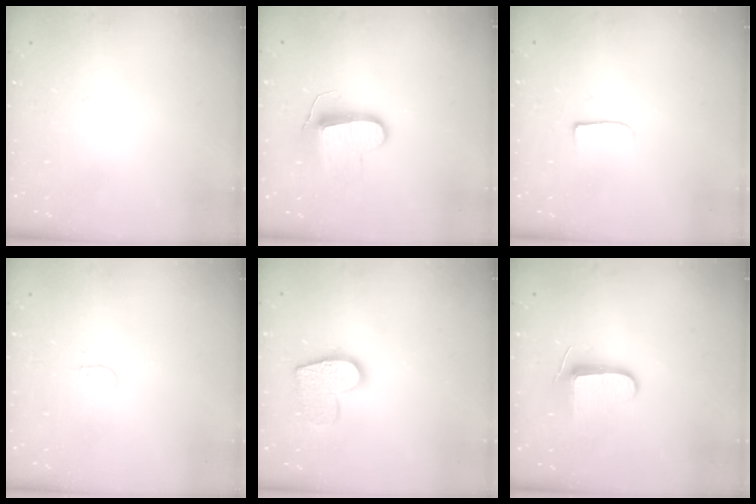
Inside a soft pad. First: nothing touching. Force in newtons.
{"total": 10.1, "press": 10.1, "slide": 0.4}
{"total": 5.0, "press": 4.9, "slide": 0.6}
{"total": 3.2, "press": 3.2, "slide": 0.3}
{"total": 12.1, "press": 12.0, "slide": 0.8}
{"total": 9.1, "press": 9.0, "slide": 1.0}